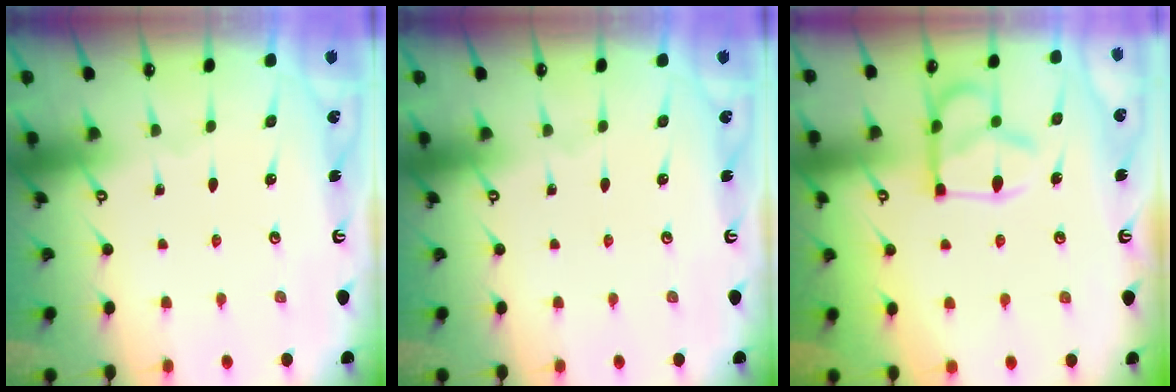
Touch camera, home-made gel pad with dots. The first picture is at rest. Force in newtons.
{"total": 0.0}
{"total": 12.8, "press": 12.8, "slide": 1.1}